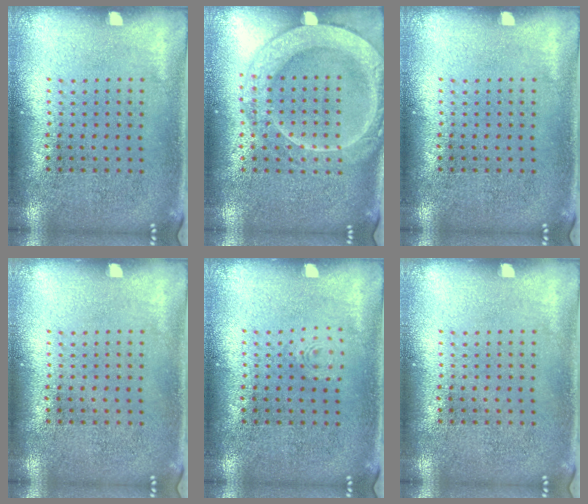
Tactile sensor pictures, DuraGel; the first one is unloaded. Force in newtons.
{"total": 2.1, "press": 2.1, "slide": 0.2}
{"total": 0.0}
{"total": 0.0}
{"total": 0.6, "press": 0.6, "slide": 0.2}
{"total": 0.0}